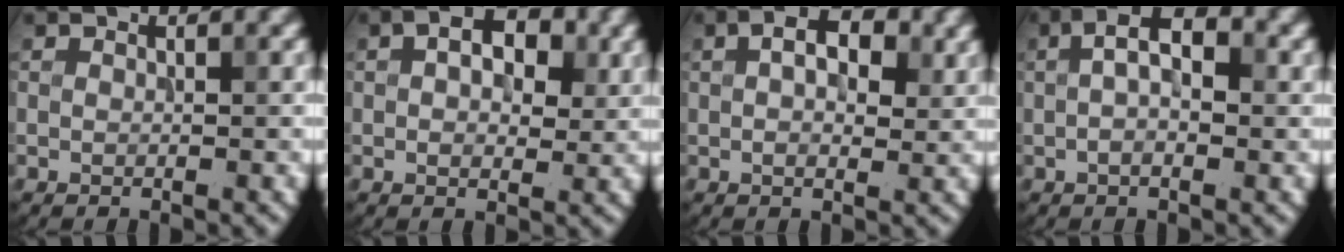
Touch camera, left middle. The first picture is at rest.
{"total": 4.6, "force": [1.2, 2.7, 3.5], "torque": [-0.044, 0.000, 0.015]}
{"total": 4.6, "force": [1.3, 2.5, 3.7], "torque": [-0.051, 0.001, 0.014]}
{"total": 4.4, "force": [0.4, 2.0, 3.9], "torque": [-0.070, 0.010, 0.000]}